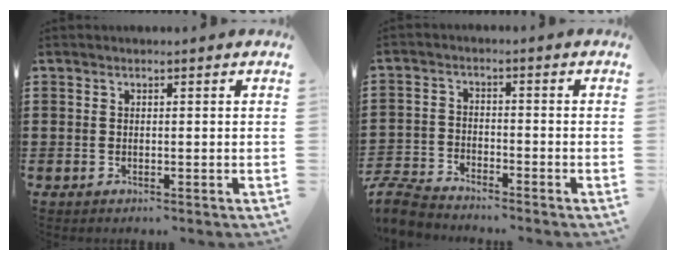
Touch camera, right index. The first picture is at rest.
{"total": 4.4, "force": [-4.3, 0.9, 0.8], "torque": [-0.036, -0.005, -0.092]}